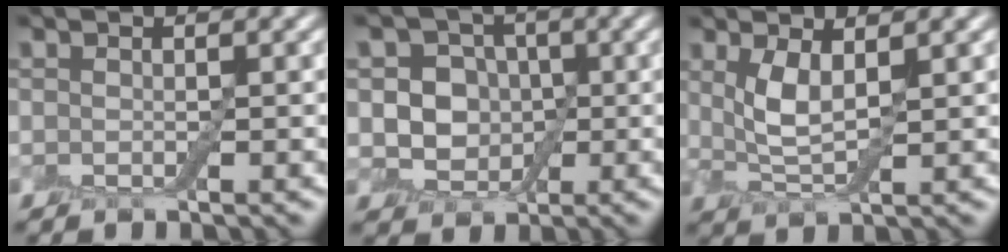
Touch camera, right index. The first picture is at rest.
{"total": 5.4, "force": [0.2, 4.7, 2.5], "torque": [-0.021, 0.008, -0.018]}
{"total": 3.2, "force": [1.2, 0.8, 2.8], "torque": [-0.066, -0.006, 0.028]}